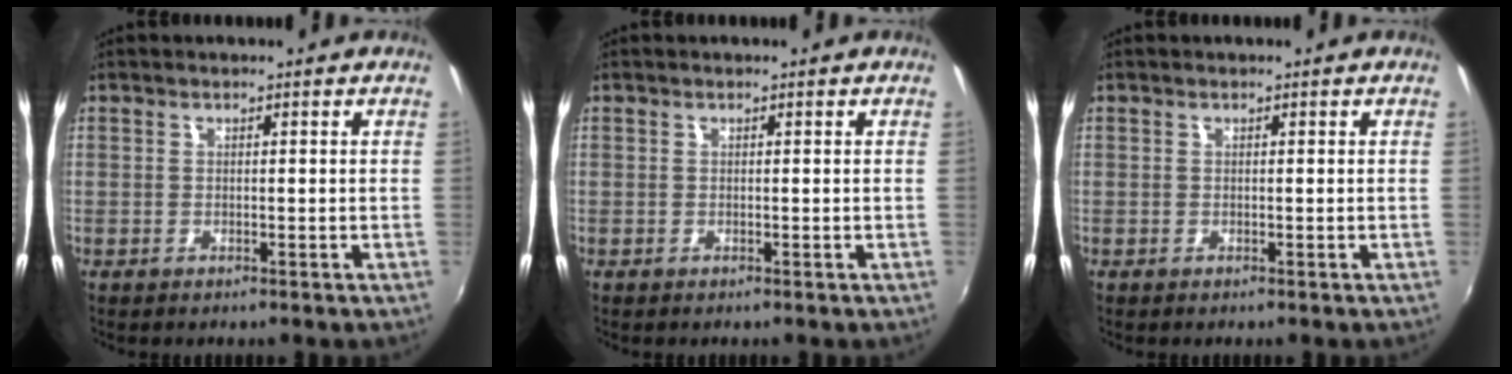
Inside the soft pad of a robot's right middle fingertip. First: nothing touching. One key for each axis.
{"total": 0.0}
{"total": 0.0}